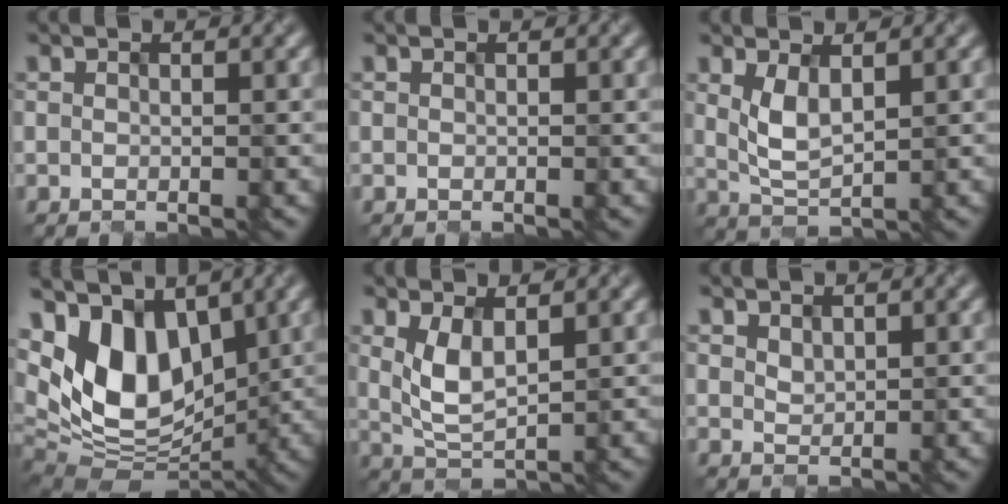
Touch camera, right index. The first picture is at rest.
{"total": 0.0}
{"total": 2.2, "force": [0.7, 0.9, 1.9], "torque": [-0.053, -0.008, 0.026]}
{"total": 9.5, "force": [3.0, 5.8, 6.9], "torque": [-0.139, 0.000, 0.050]}
{"total": 2.6, "force": [0.7, 1.0, 2.3], "torque": [-0.060, -0.008, 0.026]}
{"total": 0.7, "force": [0.6, 0.3, 0.0], "torque": [-0.005, -0.003, 0.024]}